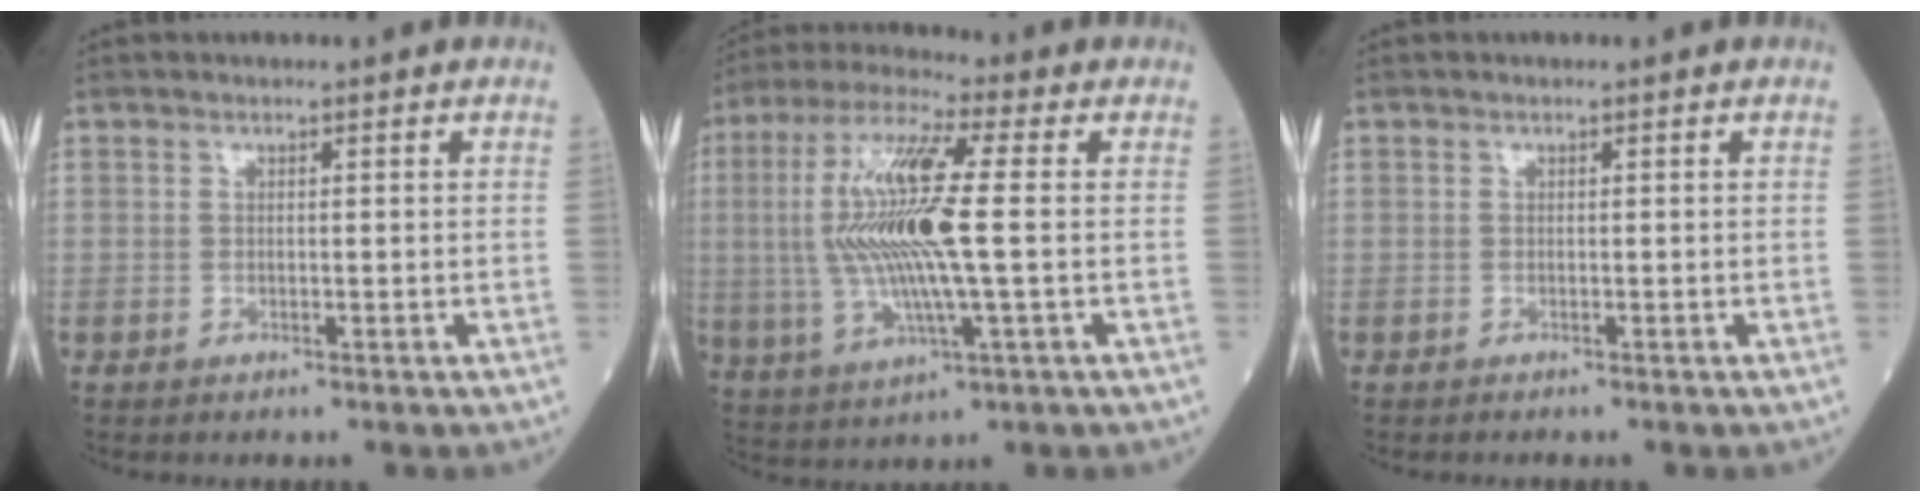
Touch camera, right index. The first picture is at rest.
{"total": 15.8, "force": [0.5, 1.8, 15.7], "torque": [-0.329, 0.007, 0.005]}
{"total": 0.0}